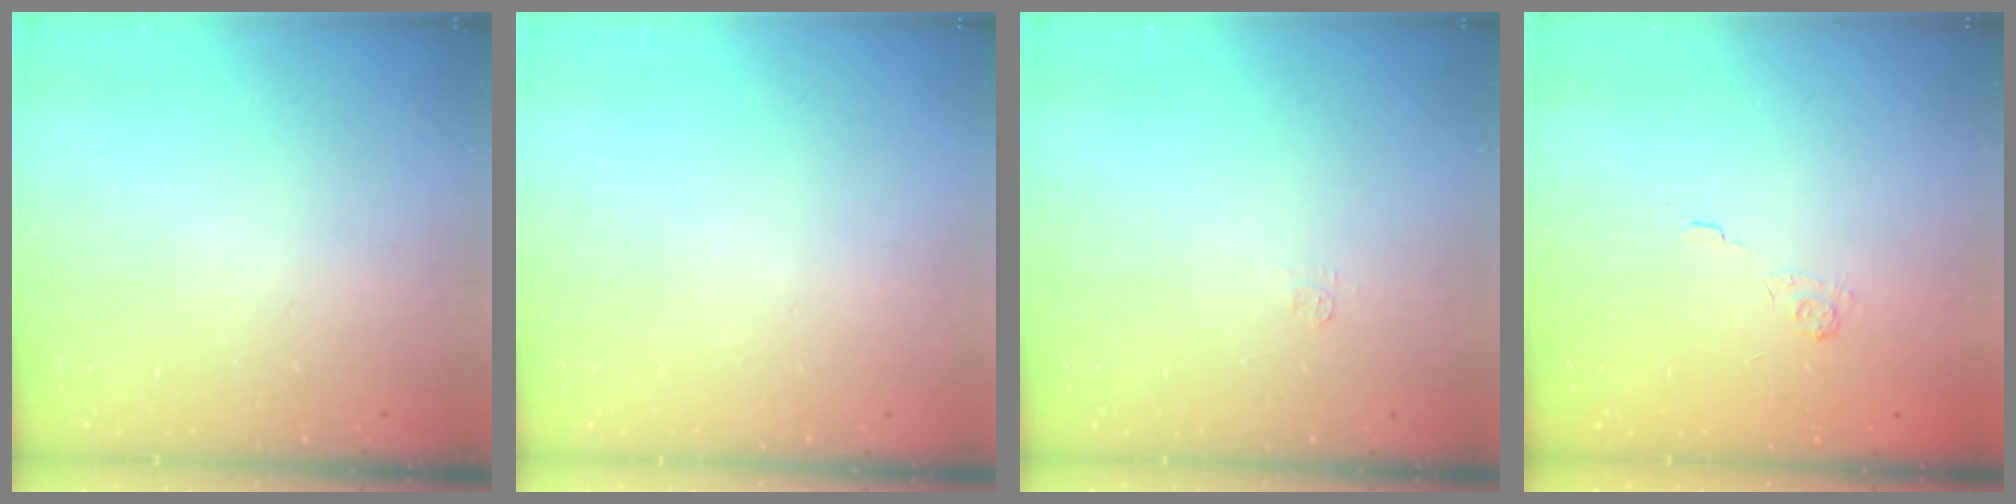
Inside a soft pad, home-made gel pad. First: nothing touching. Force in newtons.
{"total": 0.0}
{"total": 3.1, "press": 3.0, "slide": 0.4}
{"total": 2.1, "press": 1.5, "slide": 1.4}